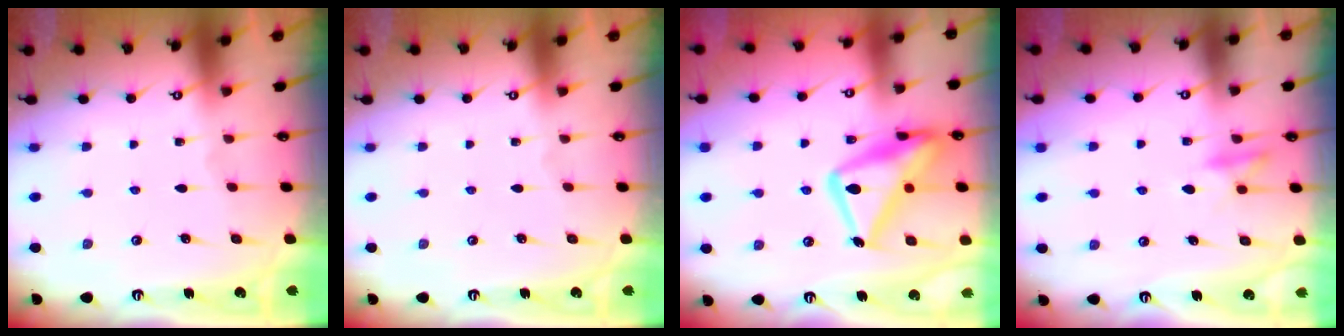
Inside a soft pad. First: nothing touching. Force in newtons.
{"total": 0.0}
{"total": 19.5, "press": 19.4, "slide": 1.5}
{"total": 9.5, "press": 9.4, "slide": 1.2}